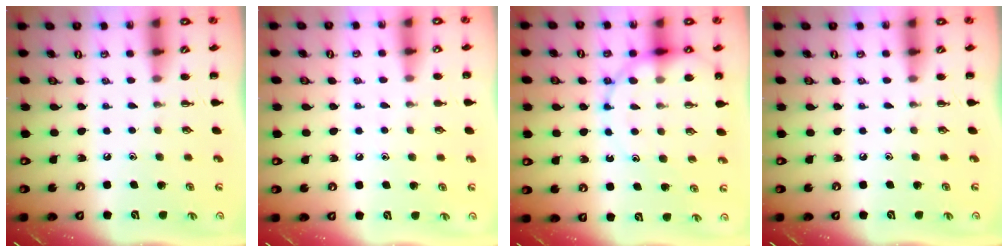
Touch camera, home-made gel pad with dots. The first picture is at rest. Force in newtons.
{"total": 3.7, "press": 3.6, "slide": 1.0}
{"total": 15.0, "press": 14.3, "slide": 4.5}
{"total": 0.0}